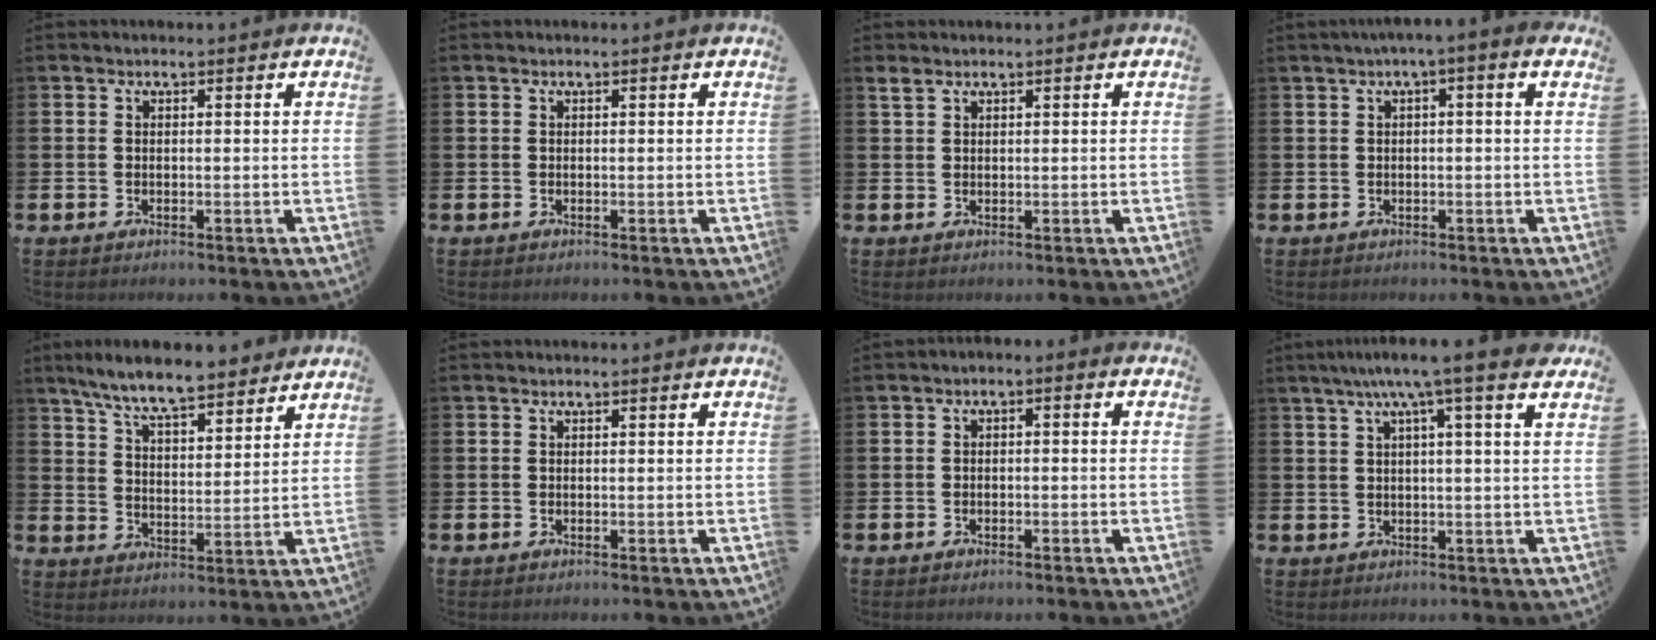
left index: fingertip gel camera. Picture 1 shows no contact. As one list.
[{"total": 0.0}, {"total": 1.4, "force": [1.2, 0.5, 0.5], "torque": [0.002, -0.003, 0.018]}, {"total": 1.5, "force": [0.1, 0.0, 1.5], "torque": [-0.018, -0.002, -0.001]}, {"total": 8.4, "force": [7.8, 1.1, 3.0], "torque": [-0.082, -0.038, 0.141]}, {"total": 0.0}, {"total": 1.1, "force": [-1.0, 0.4, 0.3], "torque": [-0.003, -0.002, -0.023]}, {"total": 5.8, "force": [4.3, -0.2, 3.9], "torque": [-0.073, -0.014, 0.067]}]